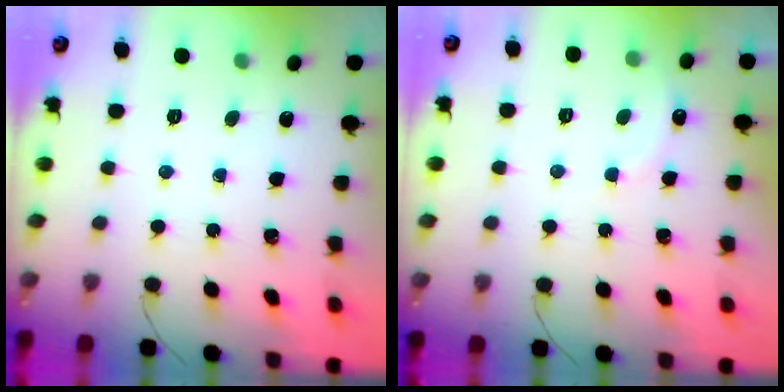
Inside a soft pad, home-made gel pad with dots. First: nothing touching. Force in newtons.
{"total": 5.4, "press": 5.3, "slide": 1.4}